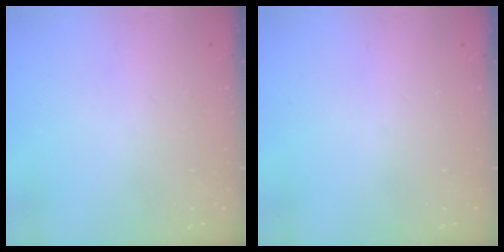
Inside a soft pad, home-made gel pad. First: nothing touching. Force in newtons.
{"total": 0.0}